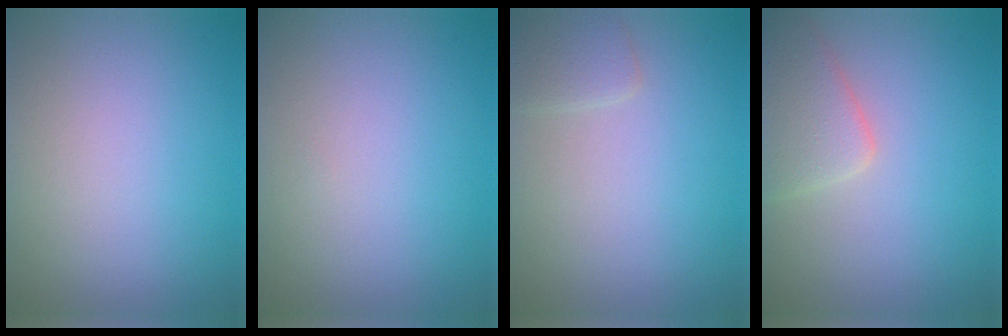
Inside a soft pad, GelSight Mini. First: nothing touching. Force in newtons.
{"total": 0.0}
{"total": 1.4, "press": 1.4, "slide": 0.0}
{"total": 3.5, "press": 3.5, "slide": 0.2}